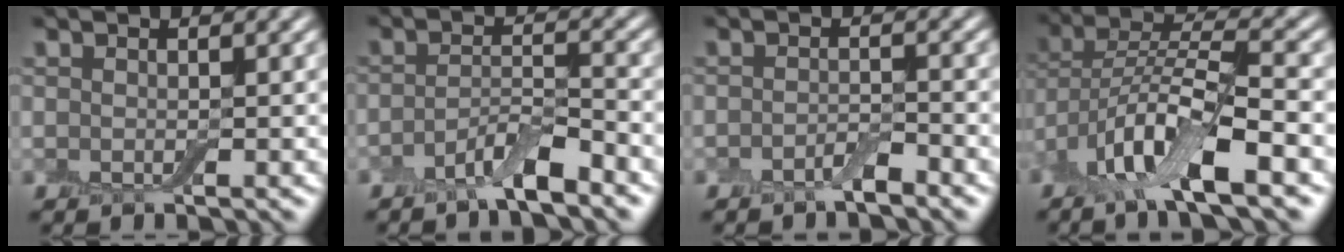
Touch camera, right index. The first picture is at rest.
{"total": 3.5, "force": [-2.6, 0.6, 2.3], "torque": [-0.042, 0.005, -0.057]}
{"total": 1.5, "force": [-1.1, 0.3, 0.9], "torque": [-0.019, 0.004, -0.023]}
{"total": 9.5, "force": [-4.8, 2.7, 7.7], "torque": [-0.146, 0.005, -0.098]}